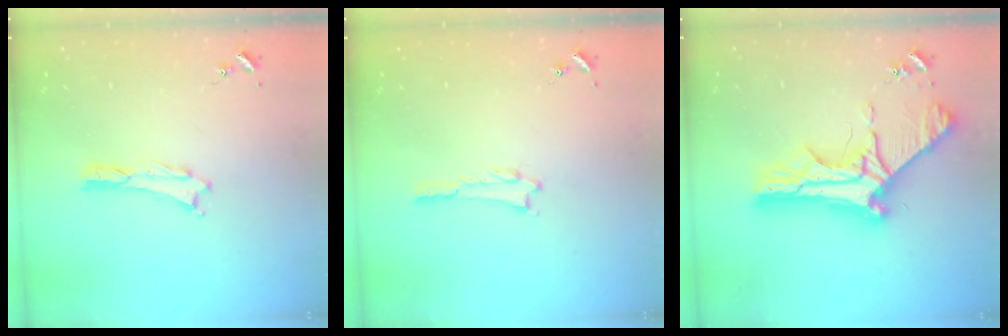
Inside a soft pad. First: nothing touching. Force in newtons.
{"total": 0.0}
{"total": 11.8, "press": 11.7, "slide": 1.2}